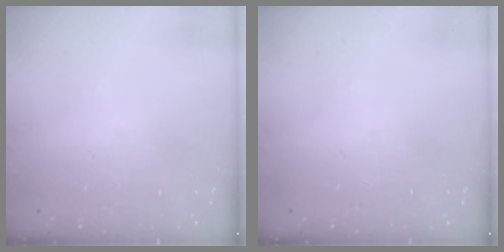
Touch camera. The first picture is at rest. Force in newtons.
{"total": 0.0}